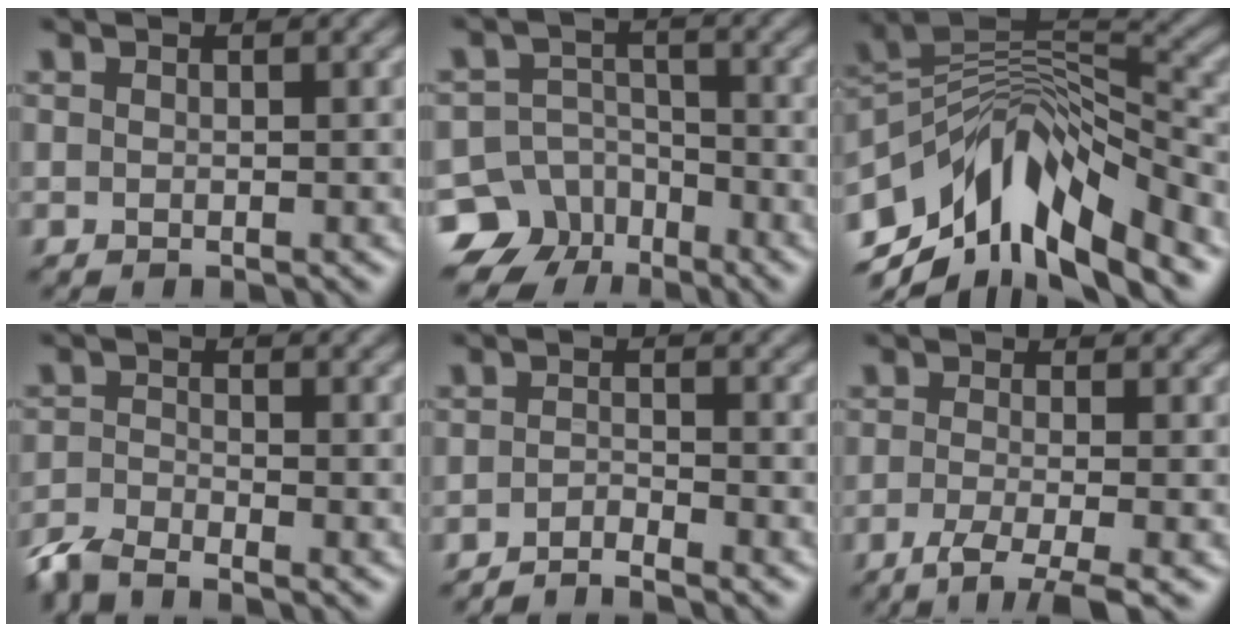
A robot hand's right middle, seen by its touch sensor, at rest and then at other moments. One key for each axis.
{"total": 8.2, "fx": -5.7, "fy": 5.7, "fz": 1.3, "tx": -0.010, "ty": -0.009, "tz": -0.106}
{"total": 12.0, "fx": -6.6, "fy": 5.4, "fz": 8.4, "tx": -0.152, "ty": 0.016, "tz": -0.120}
{"total": 3.6, "fx": -3.3, "fy": 0.7, "fz": 1.4, "tx": -0.031, "ty": -0.010, "tz": -0.076}
{"total": 2.1, "fx": -1.9, "fy": 0.3, "fz": 0.8, "tx": -0.005, "ty": 0.000, "tz": -0.042}
{"total": 3.9, "fx": -2.2, "fy": 0.8, "fz": 3.1, "tx": -0.053, "ty": -0.008, "tz": -0.050}